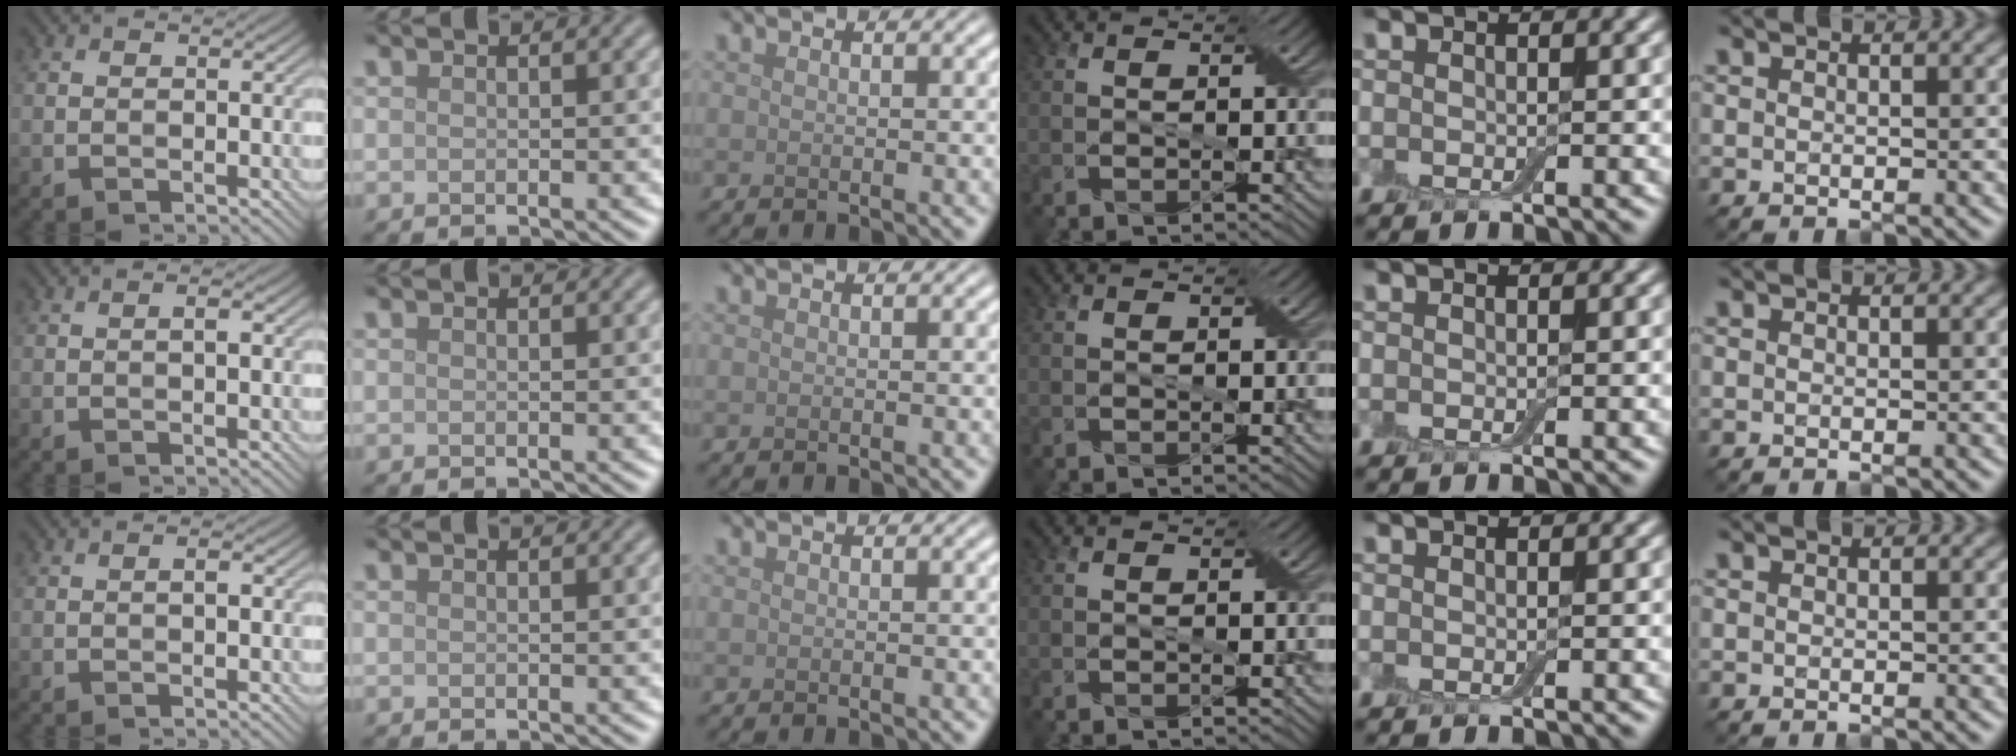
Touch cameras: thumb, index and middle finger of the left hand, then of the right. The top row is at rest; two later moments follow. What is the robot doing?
{"motion": "fold", "object": "bandage"}